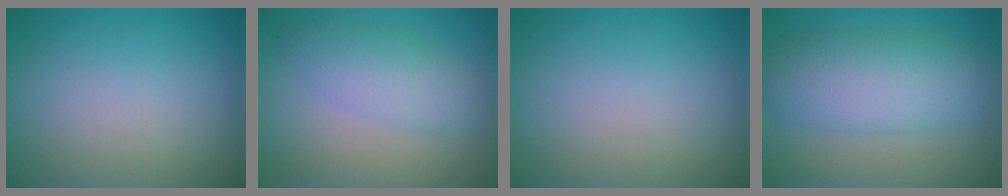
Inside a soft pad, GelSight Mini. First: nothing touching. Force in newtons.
{"total": 3.5, "press": 3.5, "slide": 0.1}
{"total": 0.0}
{"total": 7.1, "press": 7.1, "slide": 0.0}